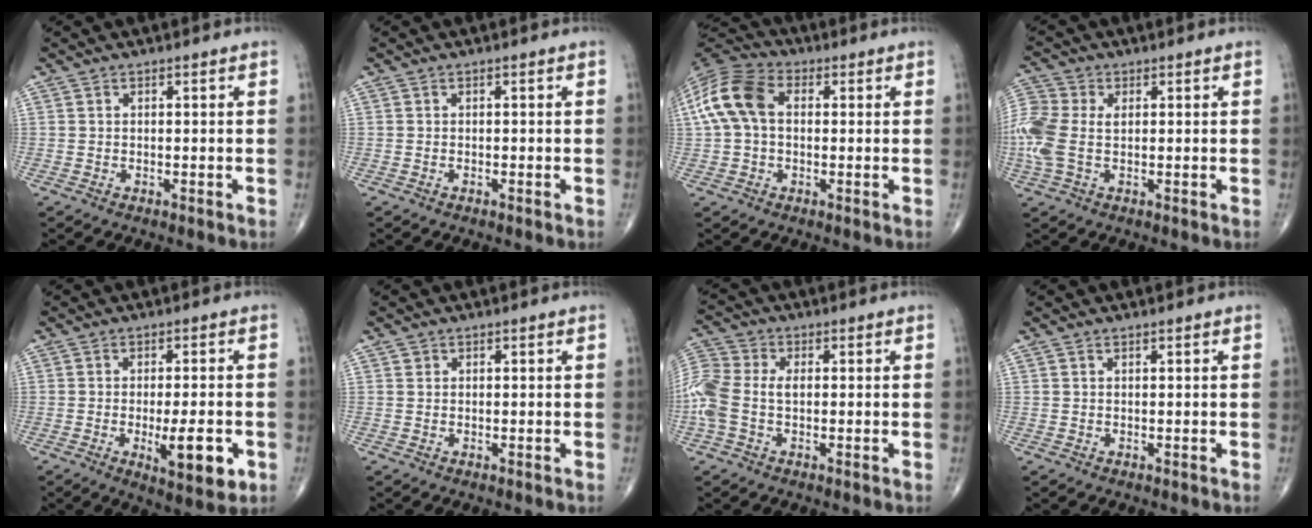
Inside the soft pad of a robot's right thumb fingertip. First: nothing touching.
{"total": 0.0}
{"total": 11.9, "force": [1.4, 8.0, 8.7], "torque": [-0.184, 0.033, 0.017]}
{"total": 10.2, "force": [0.5, 6.5, 7.9], "torque": [-0.222, 0.017, 0.010]}
{"total": 9.5, "force": [-2.6, 2.9, 8.6], "torque": [-0.119, -0.010, -0.031]}
{"total": 0.7, "force": [0.3, 0.6, 0.1], "torque": [0.006, 0.000, 0.004]}
{"total": 10.7, "force": [-0.4, 7.0, 8.1], "torque": [-0.215, 0.024, -0.009]}
{"total": 0.0}